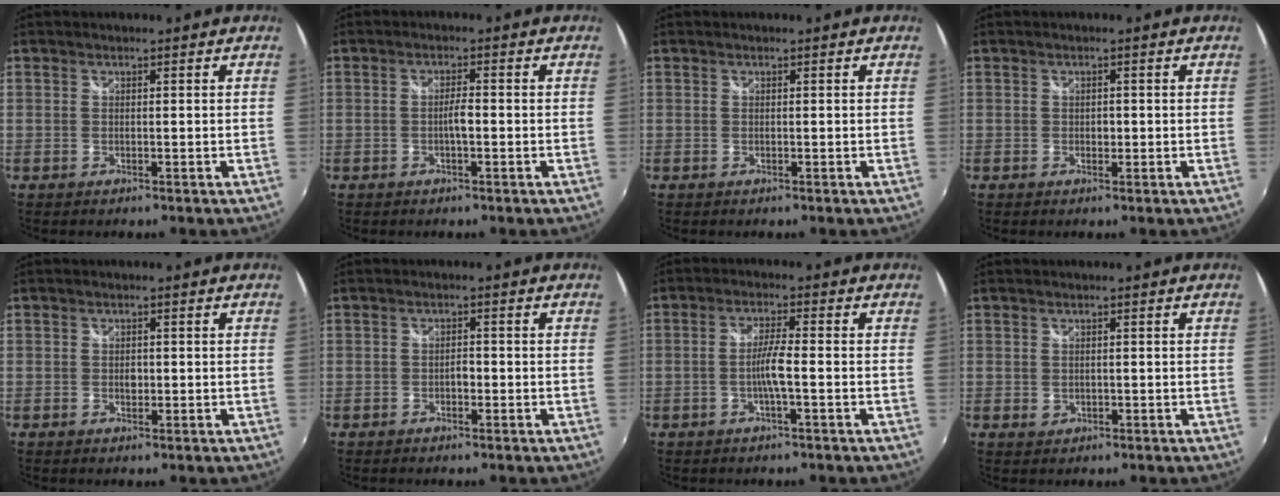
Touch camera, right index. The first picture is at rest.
{"total": 2.2, "force": [-0.7, 0.3, 2.1], "torque": [-0.039, 0.003, -0.013]}
{"total": 0.0}
{"total": 1.0, "force": [-0.2, 0.8, 0.5], "torque": [-0.007, 0.000, -0.004]}
{"total": 1.3, "force": [-0.2, 1.0, 0.8], "torque": [-0.014, 0.001, -0.004]}
{"total": 1.4, "force": [-0.6, 0.8, 0.9], "torque": [-0.017, 0.003, -0.012]}
{"total": 4.1, "force": [-1.3, -0.2, 3.9], "torque": [-0.076, 0.002, -0.025]}
{"total": 1.2, "force": [0.0, 1.1, 0.5], "torque": [-0.008, -0.001, 0.000]}